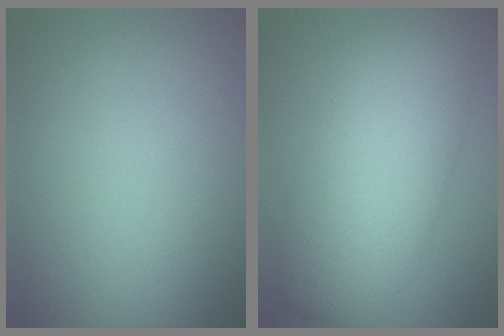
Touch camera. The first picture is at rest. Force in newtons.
{"total": 7.9, "press": 7.9, "slide": 0.2}